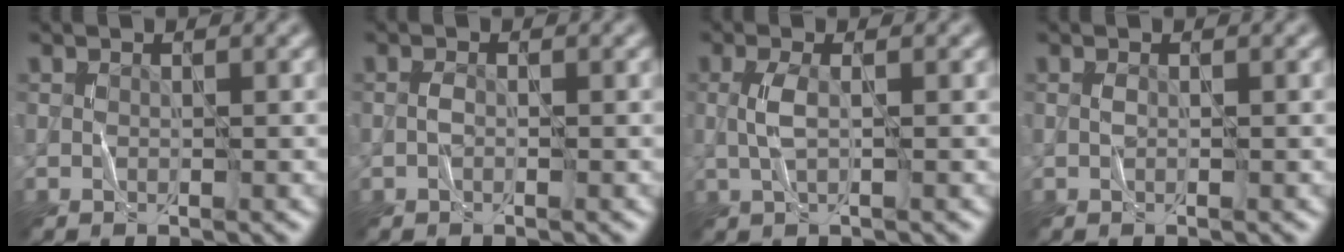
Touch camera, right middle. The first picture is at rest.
{"total": 0.8, "force": [-0.4, 0.3, 0.6], "torque": [-0.015, 0.002, -0.009]}
{"total": 2.0, "force": [0.0, 0.5, 2.0], "torque": [-0.047, 0.006, -0.002]}
{"total": 0.5, "force": [-0.1, 0.1, 0.5], "torque": [-0.014, 0.001, -0.002]}